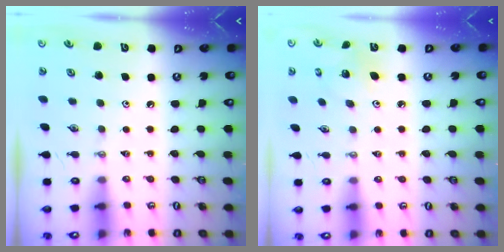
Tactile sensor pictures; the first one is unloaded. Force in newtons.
{"total": 3.9, "press": 3.9, "slide": 0.3}